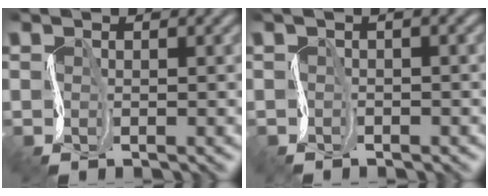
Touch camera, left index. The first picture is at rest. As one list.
[{"total": 1.0, "force": [-0.3, 0.2, 0.9], "torque": [-0.008, 0.003, -0.008]}]